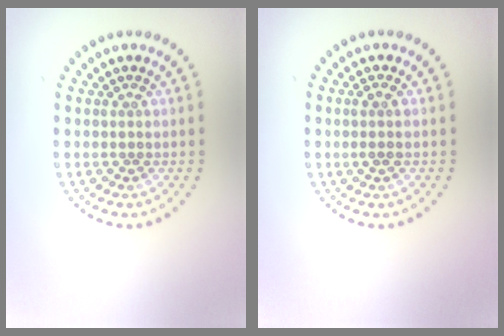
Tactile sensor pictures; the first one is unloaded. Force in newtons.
{"total": 1.2, "press": 1.1, "slide": 0.6}